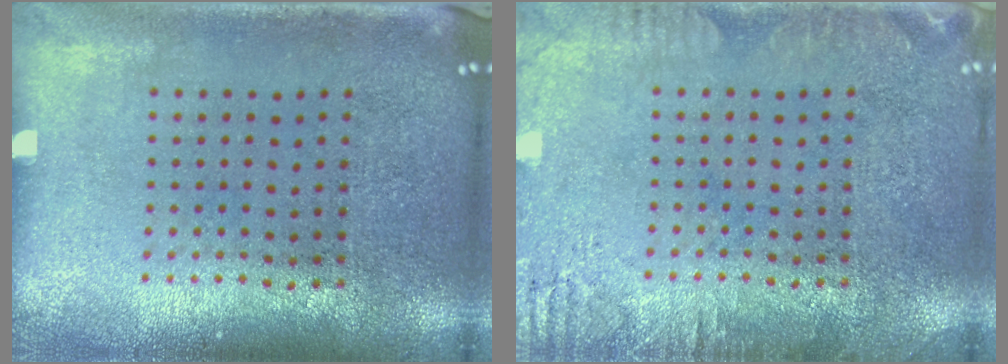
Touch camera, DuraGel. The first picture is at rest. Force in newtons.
{"total": 2.3, "press": 2.3, "slide": 0.2}